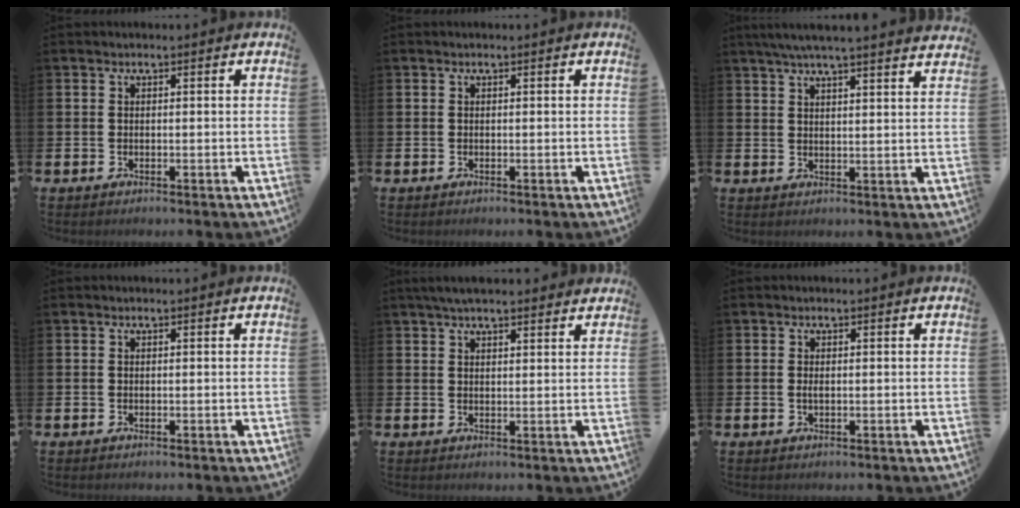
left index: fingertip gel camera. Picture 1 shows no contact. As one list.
[{"total": 0.0}, {"total": 5.2, "force": [4.9, -0.4, 1.7], "torque": [-0.052, -0.015, 0.089]}, {"total": 0.0}, {"total": 3.6, "force": [3.2, 0.7, 1.5], "torque": [-0.030, -0.005, 0.058]}, {"total": 0.6, "force": [0.0, 0.2, 0.6], "torque": [-0.008, -0.001, -0.002]}]